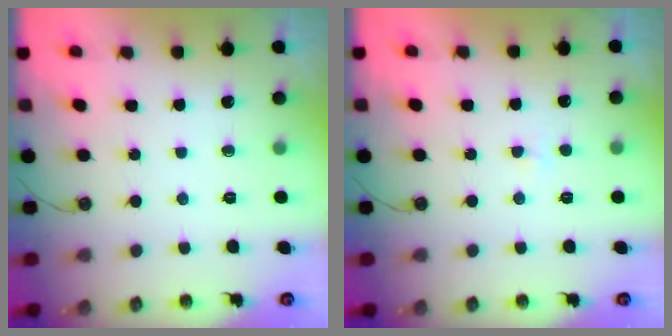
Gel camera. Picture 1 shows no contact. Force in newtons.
{"total": 2.1, "press": 1.6, "slide": 1.2}